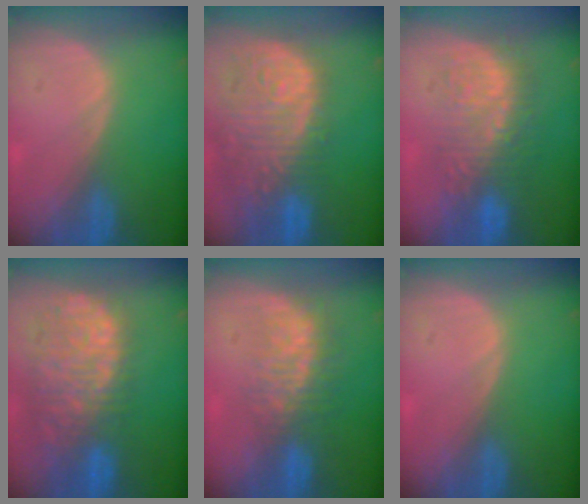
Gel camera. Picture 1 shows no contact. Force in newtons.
{"total": 14.2, "press": 11.7, "slide": 8.1}
{"total": 8.9, "press": 8.8, "slide": 1.5}
{"total": 12.7, "press": 10.5, "slide": 7.1}
{"total": 7.7, "press": 7.1, "slide": 3.1}
{"total": 0.0}